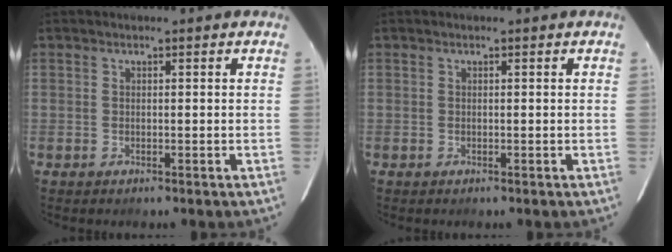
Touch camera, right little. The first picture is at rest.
{"total": 0.0}